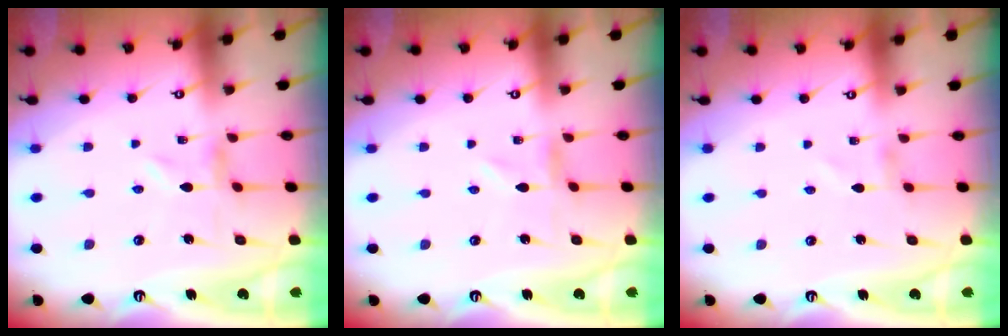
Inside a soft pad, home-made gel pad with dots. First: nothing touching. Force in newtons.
{"total": 0.0}
{"total": 0.9, "press": 0.8, "slide": 0.1}